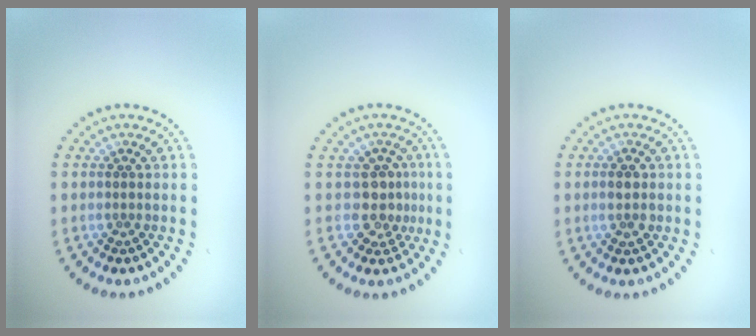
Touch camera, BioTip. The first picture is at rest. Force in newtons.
{"total": 2.4, "press": 2.0, "slide": 1.4}
{"total": 1.6, "press": 1.5, "slide": 0.5}